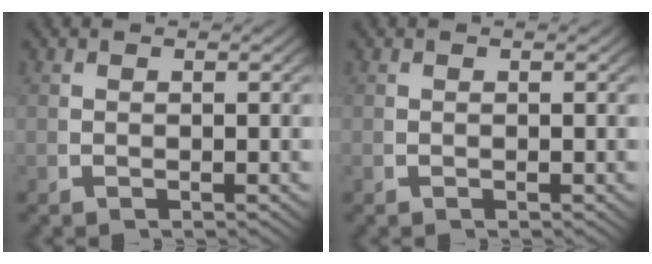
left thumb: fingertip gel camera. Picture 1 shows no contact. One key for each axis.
{"total": 0.0}